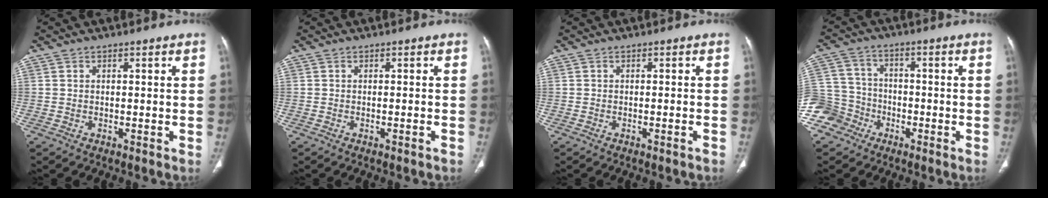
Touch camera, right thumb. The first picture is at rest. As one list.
[{"total": 0.9, "force": [-0.6, 0.0, 0.7], "torque": [-0.018, 0.005, -0.003]}, {"total": 1.2, "force": [-0.8, 0.0, 0.9], "torque": [-0.022, 0.005, -0.006]}, {"total": 10.9, "force": [-6.0, 8.9, 1.7], "torque": [-0.030, 0.048, -0.114]}]